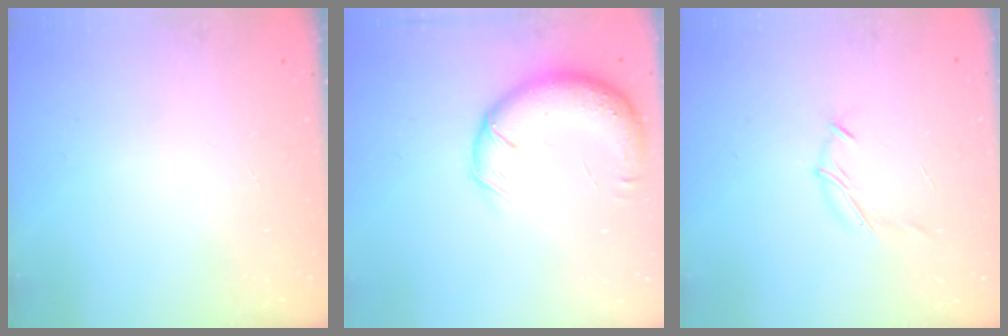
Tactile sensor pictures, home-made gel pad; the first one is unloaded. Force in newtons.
{"total": 14.1, "press": 13.5, "slide": 3.8}
{"total": 6.7, "press": 6.6, "slide": 1.2}